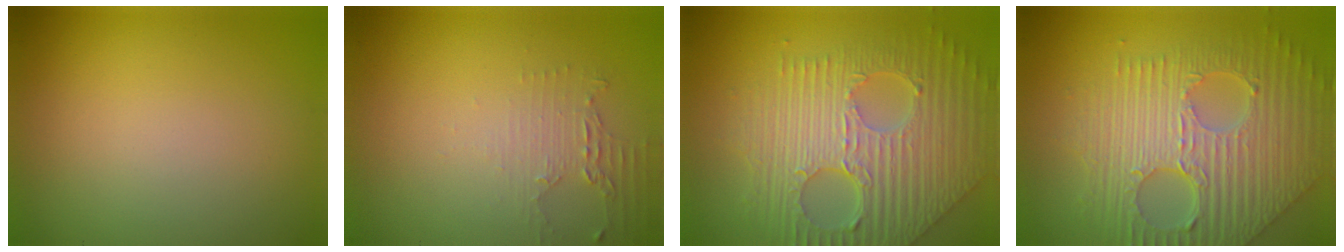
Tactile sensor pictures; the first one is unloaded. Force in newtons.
{"total": 2.2, "press": 1.6, "slide": 1.5}
{"total": 9.8, "press": 6.7, "slide": 7.1}
{"total": 9.8, "press": 6.7, "slide": 7.1}